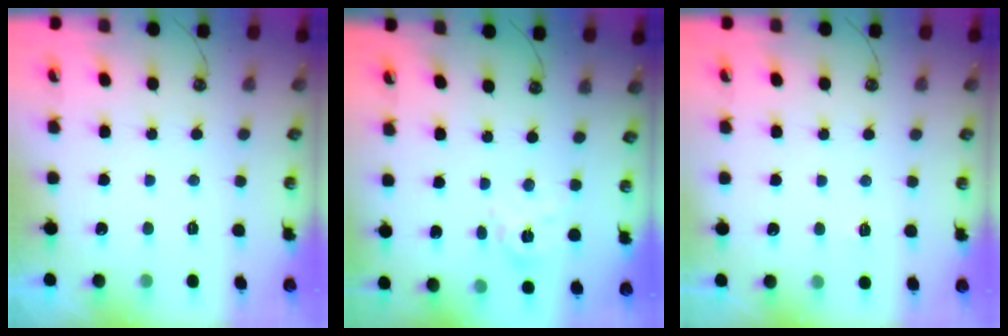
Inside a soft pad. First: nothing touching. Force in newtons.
{"total": 7.0, "press": 6.9, "slide": 0.6}
{"total": 3.1, "press": 3.1, "slide": 0.4}